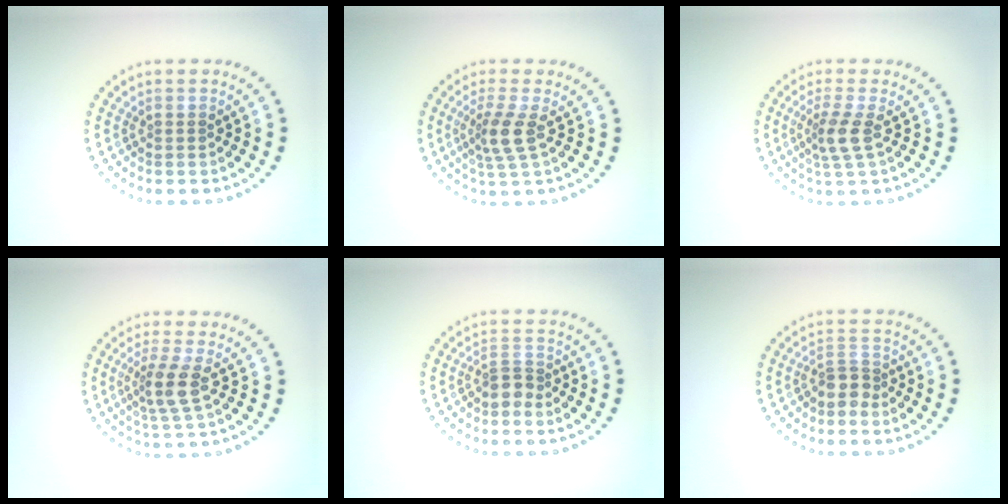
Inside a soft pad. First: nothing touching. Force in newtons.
{"total": 2.8, "press": 2.2, "slide": 1.8}
{"total": 2.5, "press": 1.9, "slide": 1.7}
{"total": 2.8, "press": 2.2, "slide": 1.8}
{"total": 2.0, "press": 1.6, "slide": 1.2}
{"total": 2.2, "press": 1.7, "slide": 1.3}